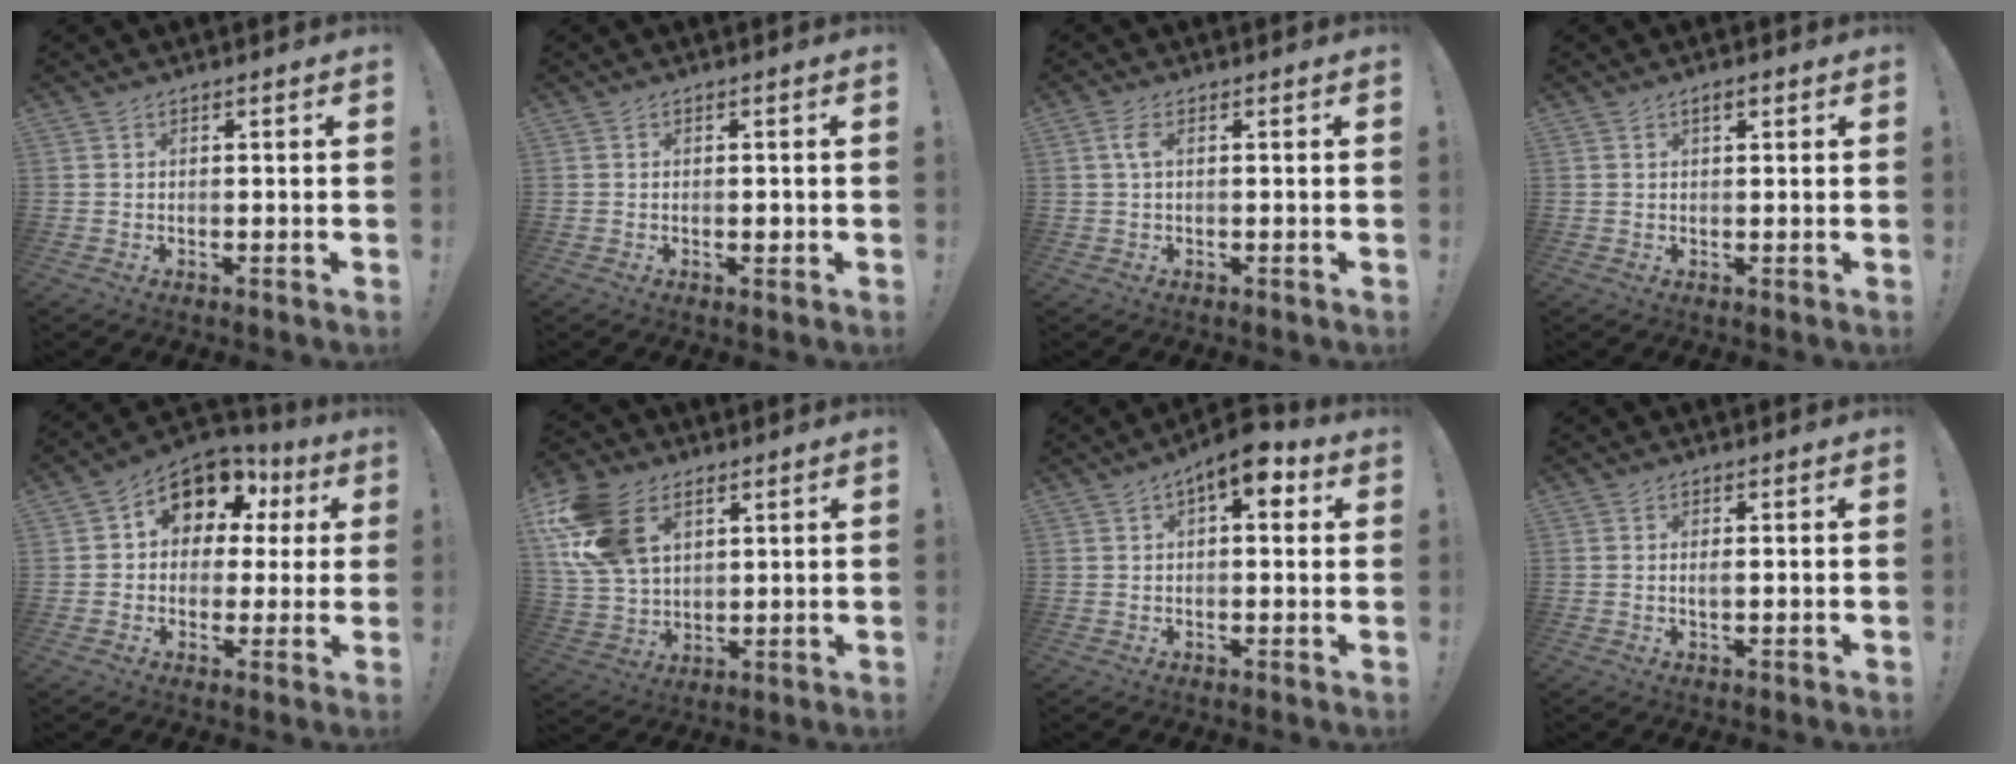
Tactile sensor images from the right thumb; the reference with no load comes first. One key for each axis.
{"total": 1.1, "fx": -0.3, "fy": 0.8, "fz": 0.8, "tx": -0.009, "ty": 0.002, "tz": -0.005}
{"total": 2.9, "fx": 0.3, "fy": 0.9, "fz": 2.7, "tx": -0.055, "ty": 0.006, "tz": 0.005}
{"total": 1.9, "fx": 1.2, "fy": 0.7, "fz": 1.4, "tx": -0.024, "ty": 0.000, "tz": 0.019}
{"total": 12.1, "fx": 6.0, "fy": 8.5, "fz": 6.3, "tx": -0.096, "ty": -0.036, "tz": 0.112}
{"total": 18.0, "fx": 7.5, "fy": 12.2, "fz": 10.9, "tx": -0.214, "ty": -0.022, "tz": 0.143}
{"total": 7.4, "fx": 3.1, "fy": 2.8, "fz": 6.1, "tx": -0.081, "ty": -0.011, "tz": 0.046}
{"total": 1.2, "fx": 0.0, "fy": 0.1, "fz": 1.2, "tx": -0.019, "ty": -0.003, "tz": -0.001}